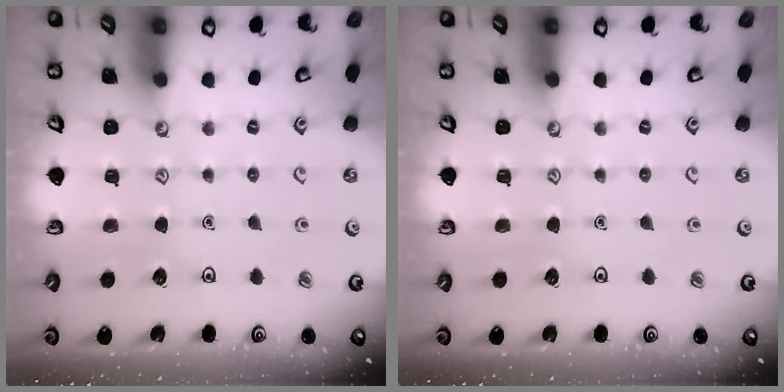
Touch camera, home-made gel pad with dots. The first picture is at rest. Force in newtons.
{"total": 0.0}